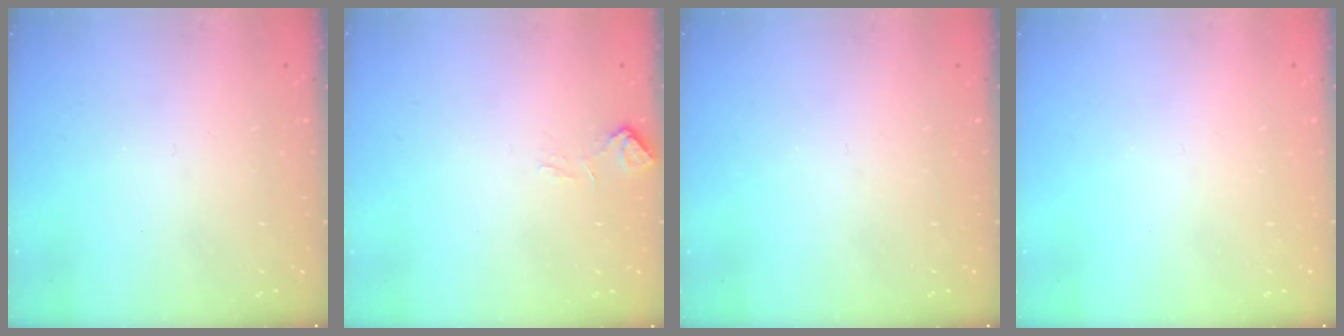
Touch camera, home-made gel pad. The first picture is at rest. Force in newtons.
{"total": 2.3, "press": 2.2, "slide": 0.6}
{"total": 0.0}
{"total": 0.0}